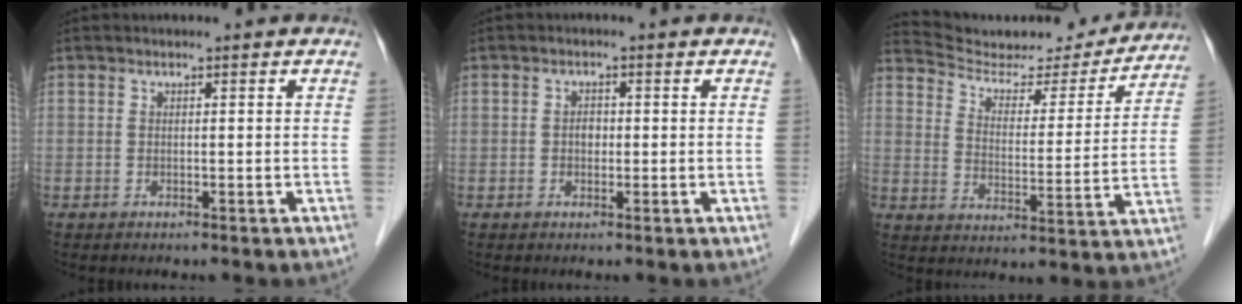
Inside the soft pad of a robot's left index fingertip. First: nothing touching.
{"total": 1.4, "force": [-0.1, 1.1, 0.9], "torque": [-0.014, 0.004, -0.003]}
{"total": 19.3, "force": [18.4, 3.6, 4.5], "torque": [-0.065, -0.020, 0.253]}